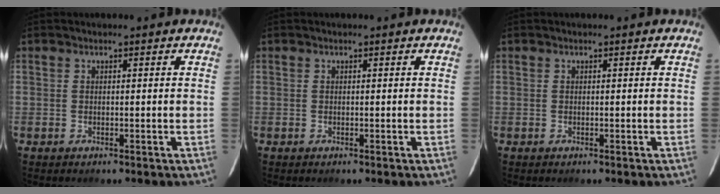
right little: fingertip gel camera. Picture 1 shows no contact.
{"total": 0.0}
{"total": 0.0}